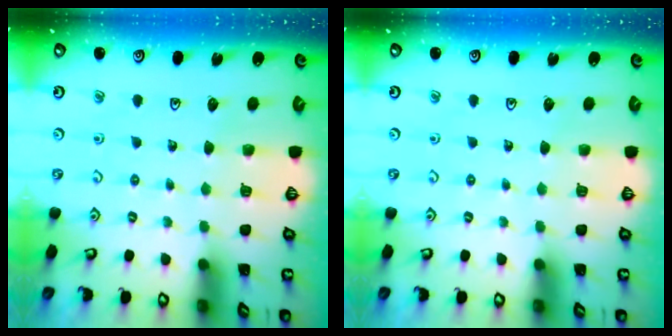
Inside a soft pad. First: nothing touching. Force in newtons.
{"total": 0.0}